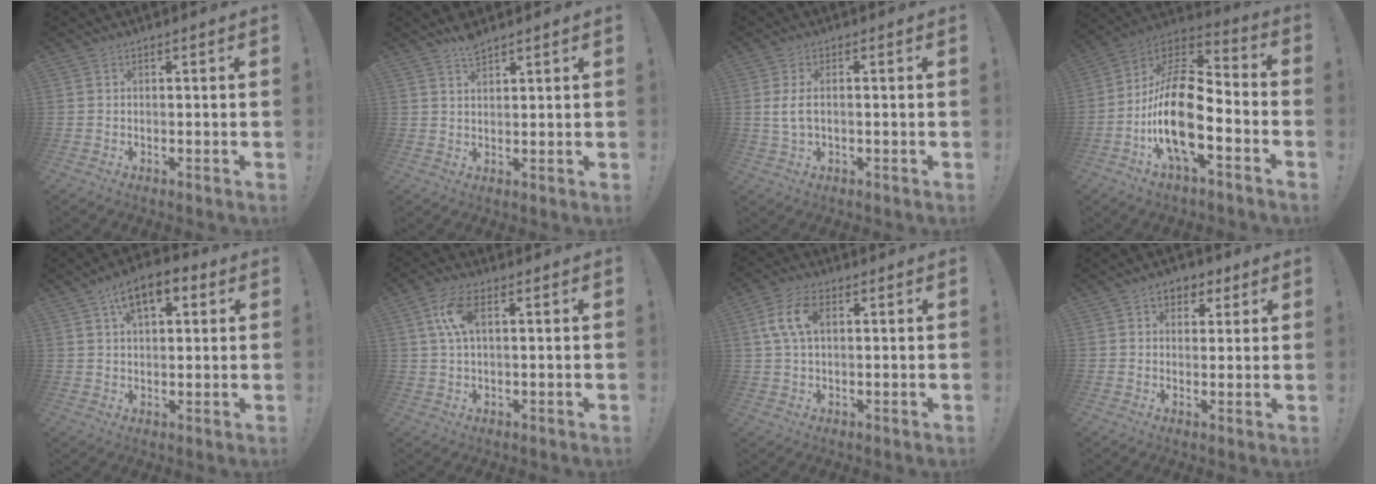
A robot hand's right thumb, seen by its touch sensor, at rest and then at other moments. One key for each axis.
{"total": 4.1, "fx": 3.4, "fy": 1.4, "fz": 2.0, "tx": -0.020, "ty": -0.025, "tz": 0.058}
{"total": 4.6, "fx": 0.3, "fy": 2.0, "fz": 4.1, "tx": -0.072, "ty": -0.002, "tz": 0.005}
{"total": 20.3, "fx": -6.0, "fy": 8.5, "fz": 17.5, "tx": -0.349, "ty": 0.030, "tz": -0.099}
{"total": 10.1, "fx": 4.8, "fy": 5.3, "fz": 7.2, "tx": -0.110, "ty": -0.005, "tz": 0.085}
{"total": 8.0, "fx": 2.3, "fy": 3.6, "fz": 6.8, "tx": -0.129, "ty": 0.002, "tz": 0.041}
{"total": 9.1, "fx": 2.3, "fy": 5.3, "fz": 7.0, "tx": -0.130, "ty": 0.004, "tz": 0.042}
{"total": 5.6, "fx": 2.5, "fy": 4.4, "fz": 2.5, "tx": -0.028, "ty": -0.005, "tz": 0.046}